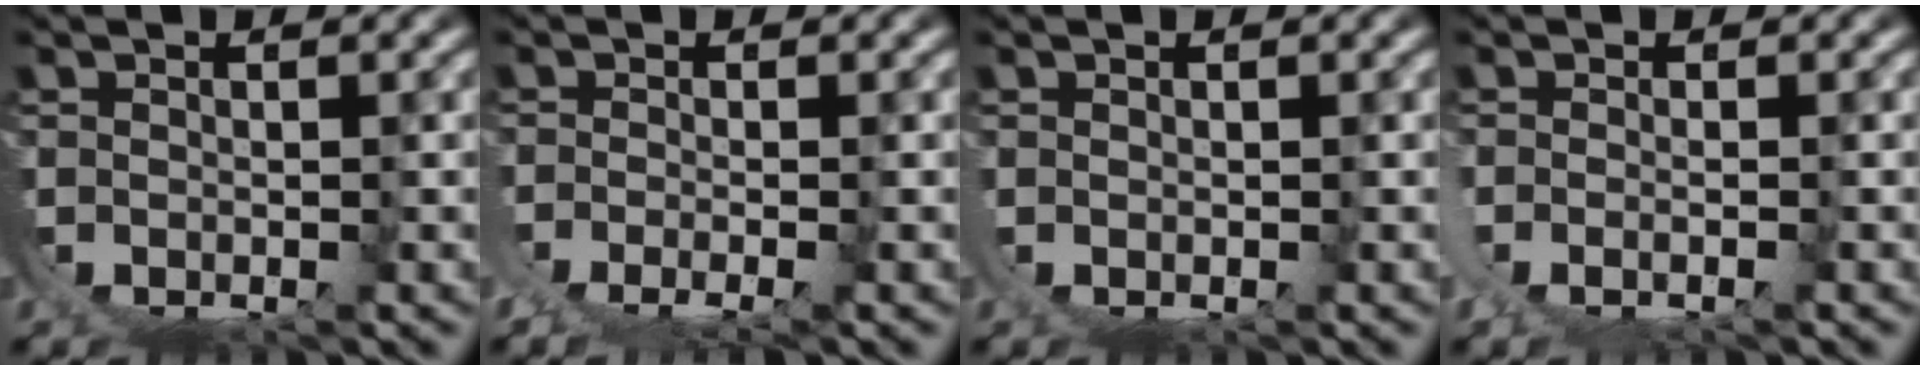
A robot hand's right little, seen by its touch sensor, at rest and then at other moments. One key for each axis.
{"total": 2.2, "fx": 0.0, "fy": -2.0, "fz": 0.9, "tx": -0.009, "ty": -0.001, "tz": 0.003}
{"total": 0.9, "fx": 0.7, "fy": -0.6, "fz": -0.1, "tx": 0.006, "ty": 0.007, "tz": 0.009}
{"total": 1.9, "fx": 0.7, "fy": -1.6, "fz": 0.8, "tx": -0.018, "ty": 0.007, "tz": 0.014}